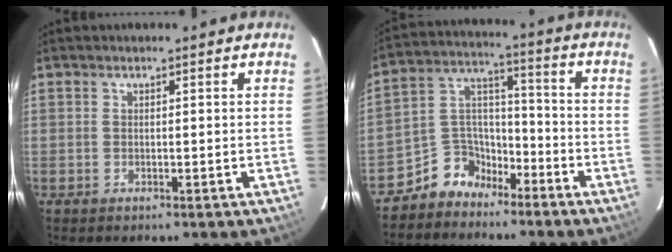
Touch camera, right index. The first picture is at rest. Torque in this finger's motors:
{"motor_torque": [0.16, -0.35, 0.01, -0.10]}